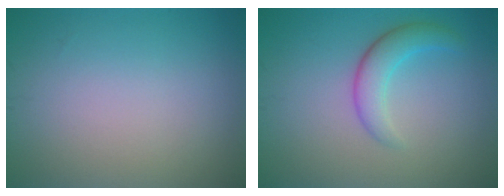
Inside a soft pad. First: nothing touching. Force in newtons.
{"total": 3.0, "press": 3.0, "slide": 0.2}